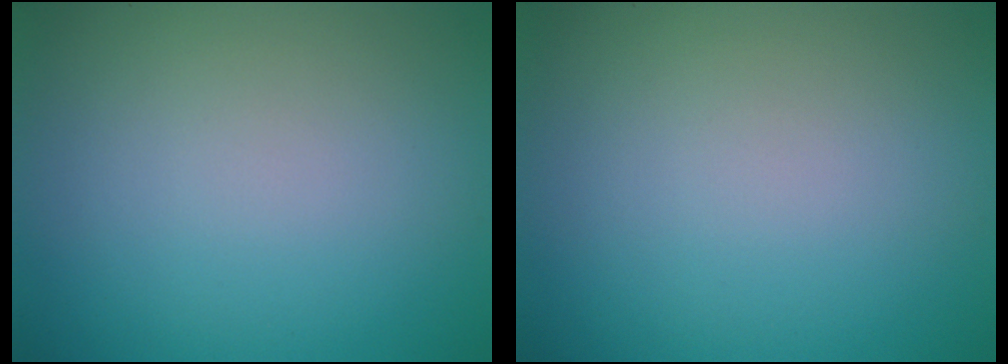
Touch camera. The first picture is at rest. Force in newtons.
{"total": 0.0}